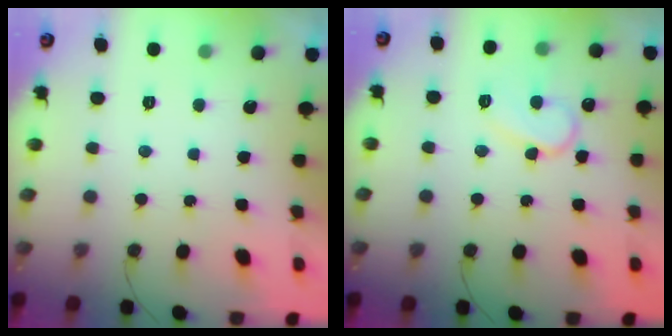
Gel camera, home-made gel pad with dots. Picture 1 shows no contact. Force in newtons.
{"total": 10.0, "press": 9.9, "slide": 1.1}